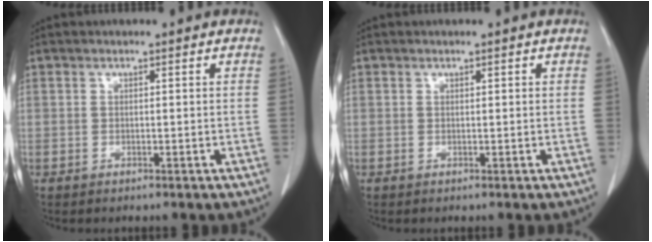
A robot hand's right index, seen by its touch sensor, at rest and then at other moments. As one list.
[{"total": 0.0}]